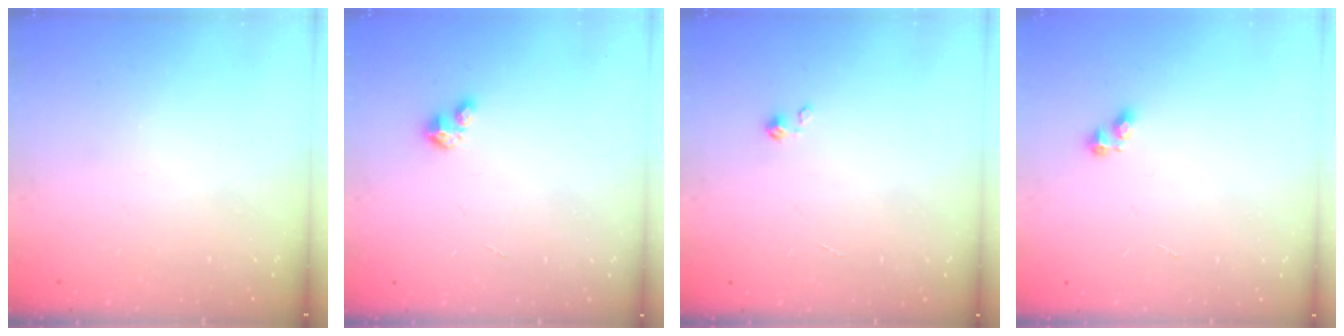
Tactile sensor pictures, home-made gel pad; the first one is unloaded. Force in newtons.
{"total": 1.9, "press": 1.9, "slide": 0.1}
{"total": 0.0}
{"total": 2.5, "press": 2.5, "slide": 0.3}